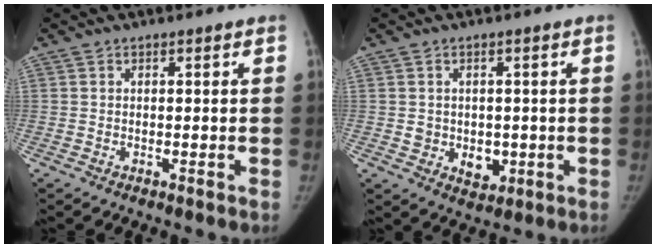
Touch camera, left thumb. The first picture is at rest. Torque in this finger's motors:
{"motor_torque": [0.17, 0.86, 0.30, 0.30, 0.00]}